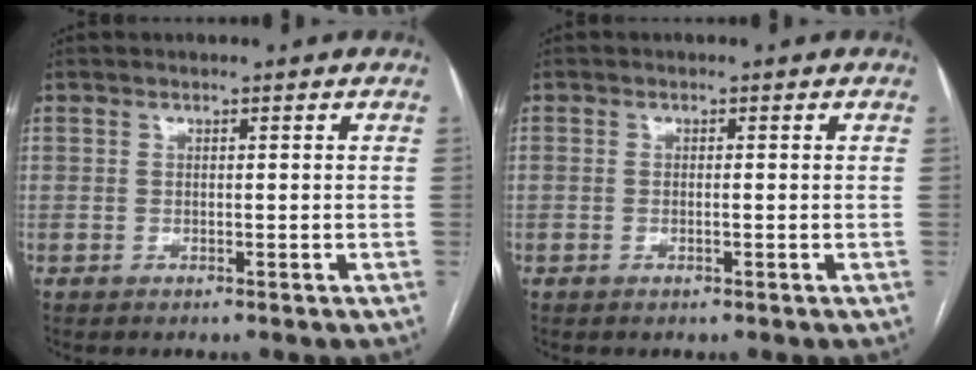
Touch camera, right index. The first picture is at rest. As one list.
[{"total": 0.7, "force": [-0.2, 0.2, 0.7], "torque": [-0.014, 0.000, -0.003]}]